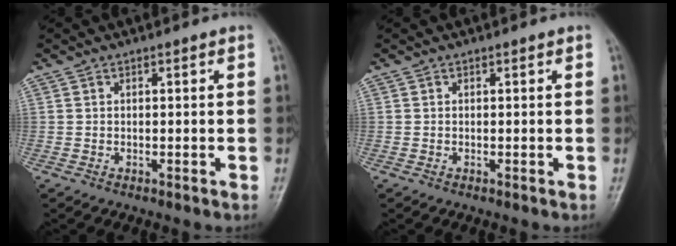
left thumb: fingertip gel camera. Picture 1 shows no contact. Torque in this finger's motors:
{"motor_torque": [0.01, 0.02, 0.00, 0.00, 0.00]}